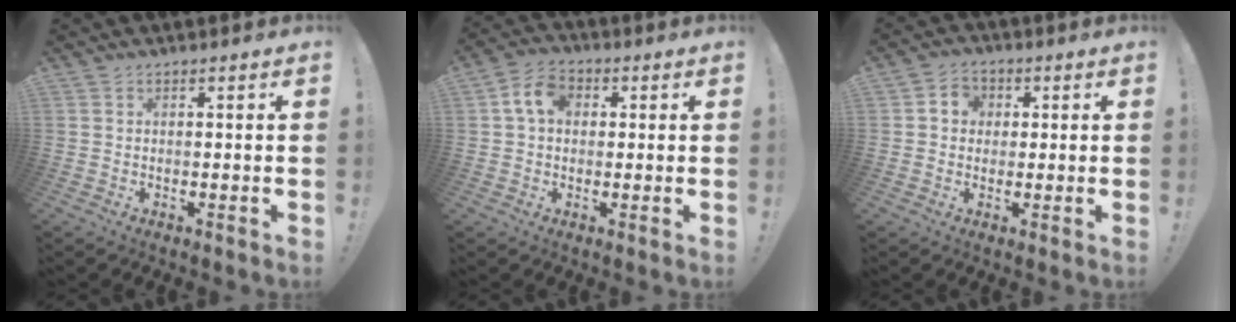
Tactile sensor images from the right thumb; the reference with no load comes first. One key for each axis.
{"total": 8.3, "fx": 1.8, "fy": 6.1, "fz": 5.4, "tx": -0.094, "ty": 0.018, "tz": 0.039}
{"total": 4.9, "fx": 0.4, "fy": 4.5, "fz": 1.9, "tx": -0.032, "ty": 0.010, "tz": 0.010}